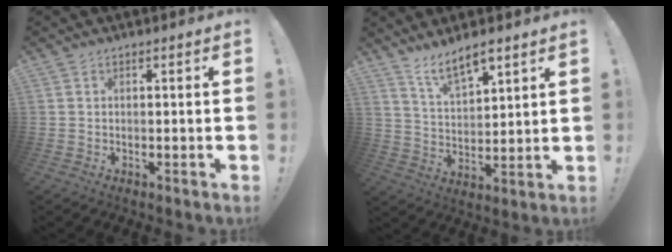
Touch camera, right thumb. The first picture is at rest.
{"total": 8.6, "force": [7.0, 2.7, 4.2], "torque": [-0.070, -0.048, 0.130]}